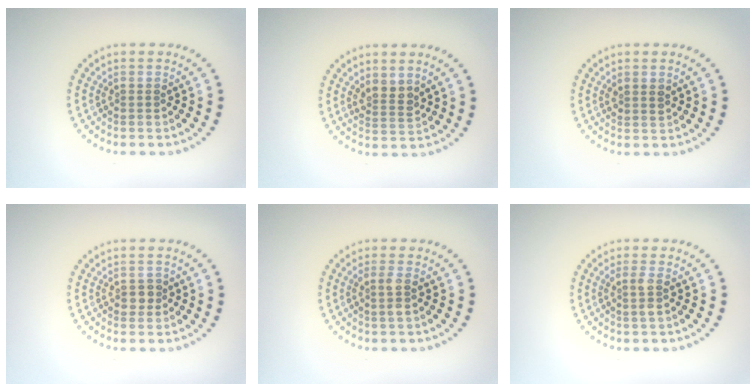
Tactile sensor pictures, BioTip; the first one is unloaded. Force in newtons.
{"total": 2.0, "press": 1.7, "slide": 1.0}
{"total": 1.2, "press": 1.0, "slide": 0.6}
{"total": 1.2, "press": 1.1, "slide": 0.5}
{"total": 1.5, "press": 1.3, "slide": 0.6}
{"total": 1.4, "press": 1.3, "slide": 0.6}